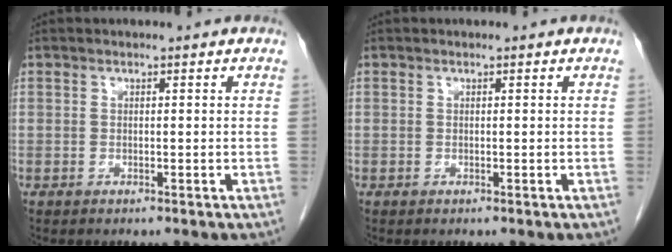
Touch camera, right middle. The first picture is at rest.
{"total": 0.0}